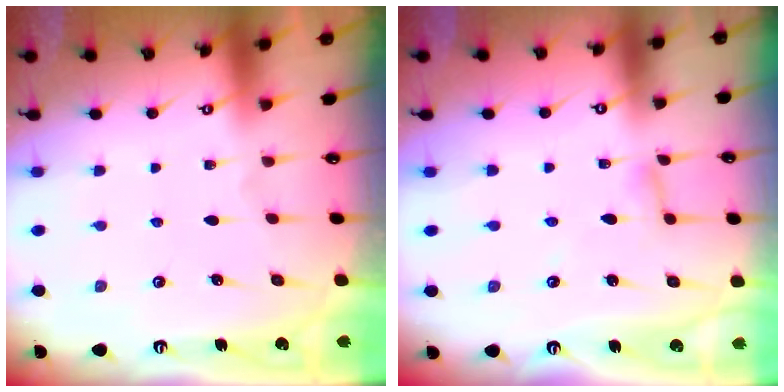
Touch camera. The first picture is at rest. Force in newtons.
{"total": 2.4, "press": 2.4, "slide": 0.1}